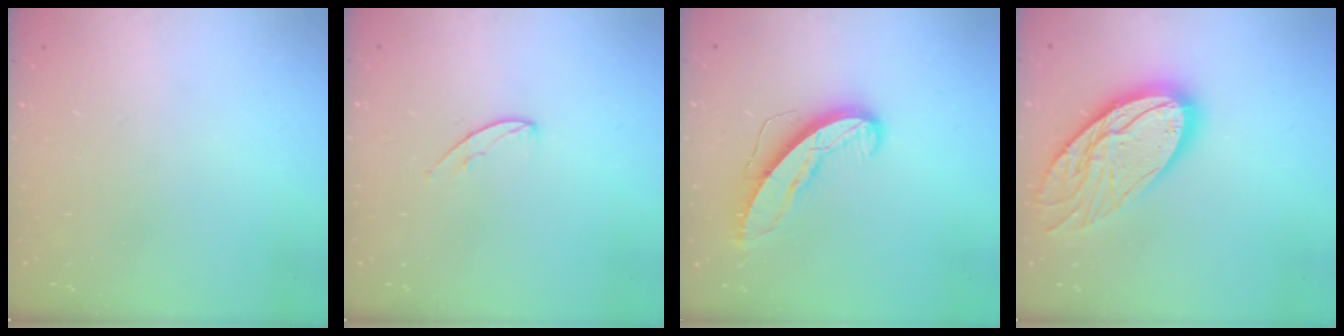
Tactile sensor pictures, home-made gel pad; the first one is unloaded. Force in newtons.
{"total": 4.9, "press": 4.9, "slide": 0.5}
{"total": 9.7, "press": 9.7, "slide": 0.4}
{"total": 19.1, "press": 19.0, "slide": 1.8}